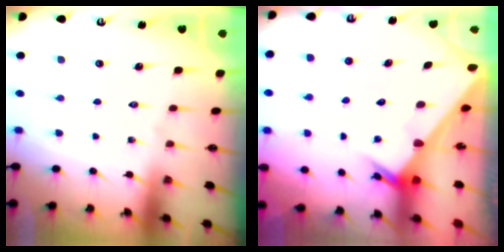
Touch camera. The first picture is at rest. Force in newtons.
{"total": 2.2, "press": 2.2, "slide": 0.1}